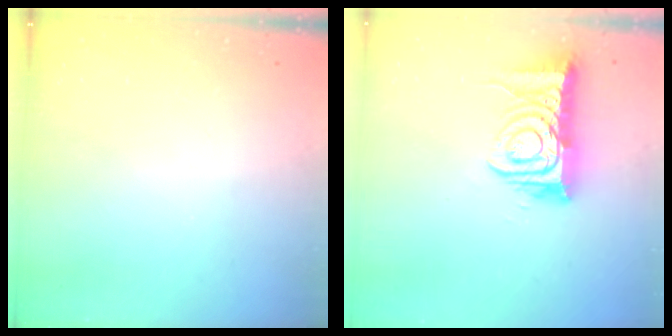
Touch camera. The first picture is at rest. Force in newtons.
{"total": 11.5, "press": 11.4, "slide": 1.7}